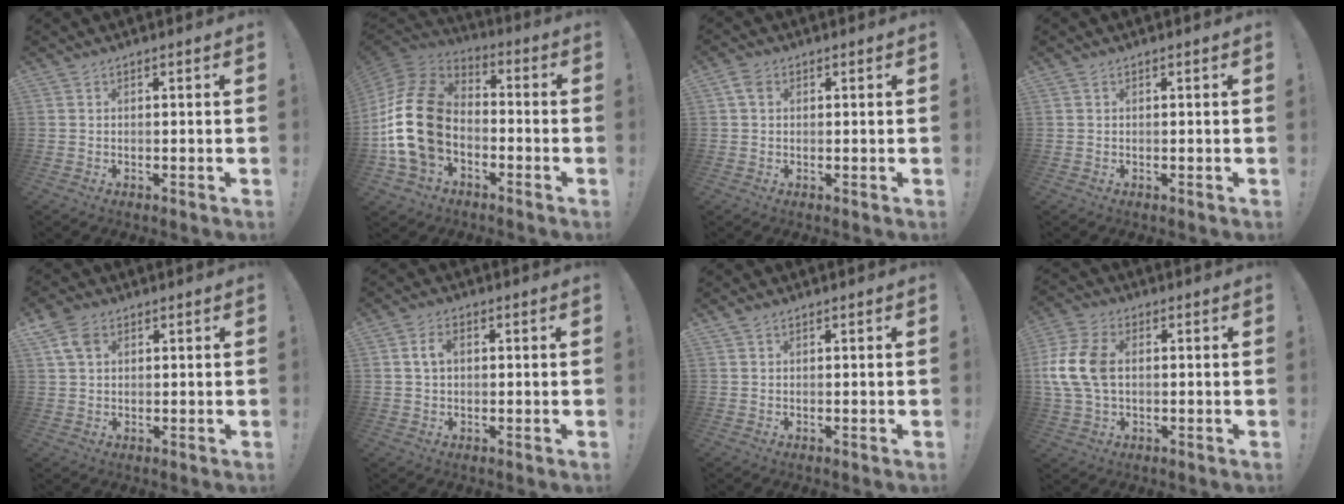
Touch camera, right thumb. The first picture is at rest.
{"total": 21.1, "force": [-2.8, 14.5, 15.1], "torque": [-0.292, 0.024, -0.039]}
{"total": 3.1, "force": [1.0, 2.3, 1.9], "torque": [-0.036, 0.006, 0.020]}
{"total": 0.0}
{"total": 6.3, "force": [2.9, 4.2, 3.7], "torque": [-0.062, -0.002, 0.058]}
{"total": 5.0, "force": [1.3, 3.3, 3.5], "torque": [-0.055, 0.004, 0.021]}
{"total": 0.9, "force": [0.8, 0.4, 0.4], "torque": [-0.005, -0.001, 0.014]}
{"total": 12.3, "force": [0.9, 8.3, 9.1], "torque": [-0.195, 0.008, 0.023]}